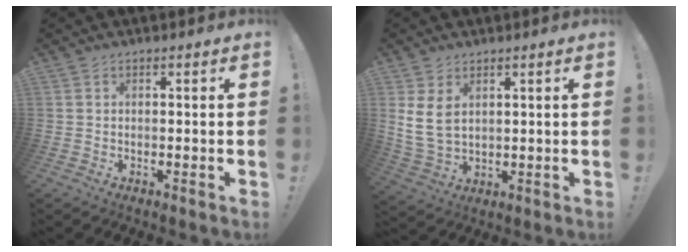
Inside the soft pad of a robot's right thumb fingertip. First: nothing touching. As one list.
[{"total": 7.7, "force": [2.7, 5.0, 5.2], "torque": [-0.095, -0.014, 0.052]}]